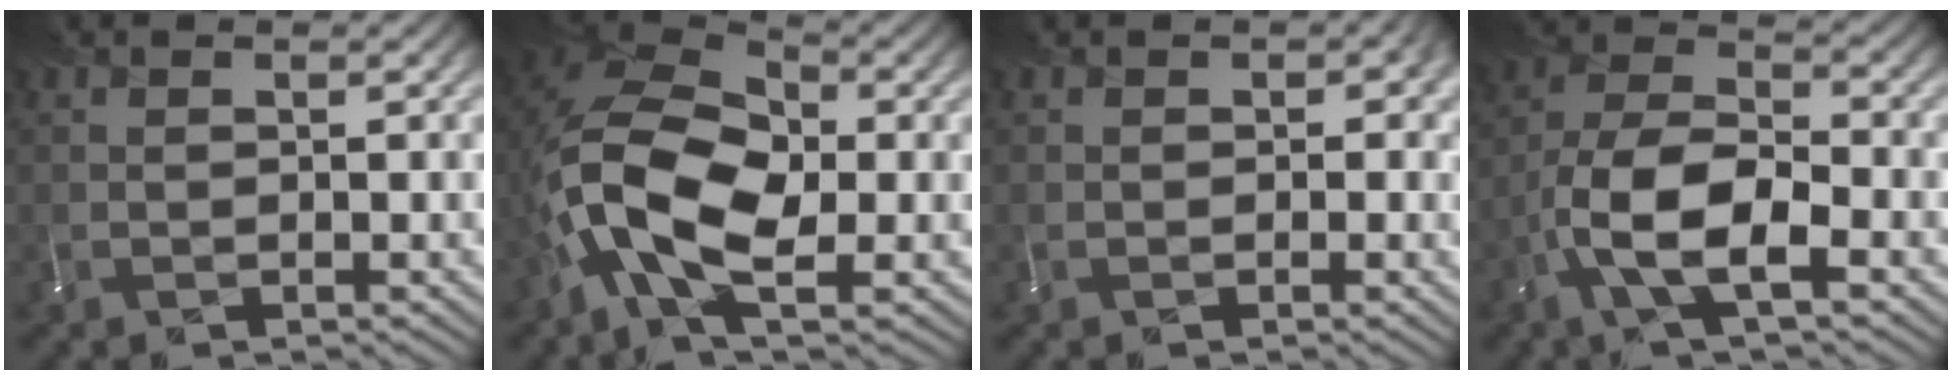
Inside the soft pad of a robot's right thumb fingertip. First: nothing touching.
{"total": 13.2, "force": [-3.1, 6.9, 10.8], "torque": [-0.226, 0.006, -0.076]}
{"total": 3.2, "force": [0.4, 2.4, 2.2], "torque": [-0.017, 0.003, 0.009]}
{"total": 9.3, "force": [-4.4, 3.8, 7.2], "torque": [-0.144, 0.005, -0.095]}